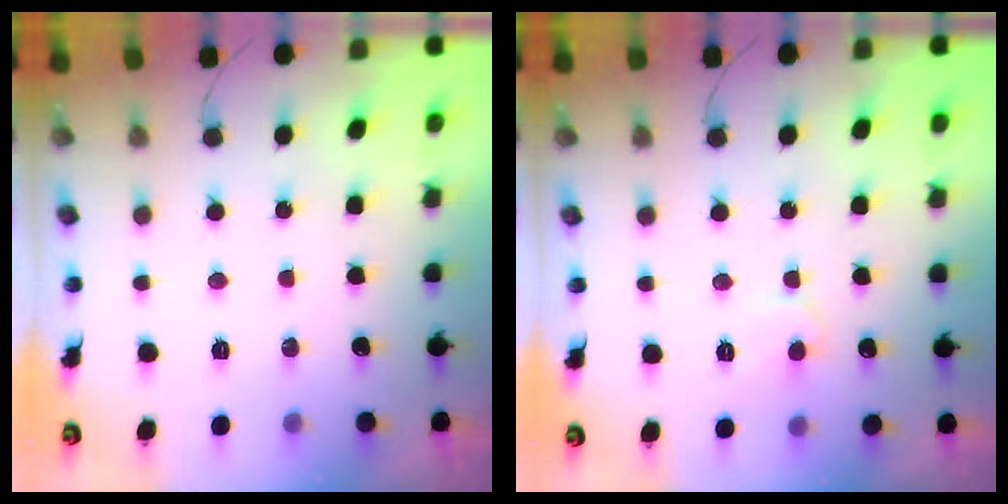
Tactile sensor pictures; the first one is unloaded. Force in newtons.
{"total": 6.1, "press": 6.1, "slide": 0.4}